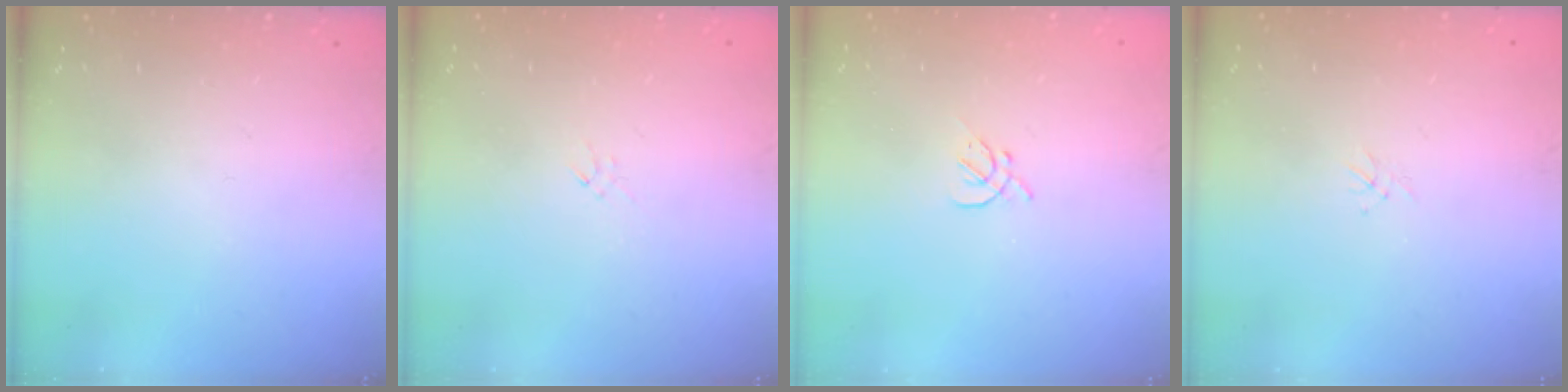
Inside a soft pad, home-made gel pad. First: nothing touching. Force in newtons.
{"total": 0.0}
{"total": 1.6, "press": 1.5, "slide": 0.5}
{"total": 1.1, "press": 1.0, "slide": 0.3}